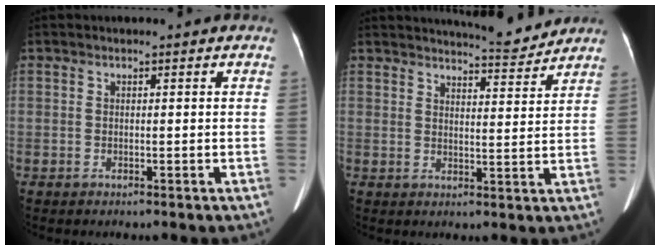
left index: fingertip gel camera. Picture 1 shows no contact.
{"total": 6.6, "force": [6.5, -0.1, 0.9], "torque": [-0.024, -0.014, 0.088]}